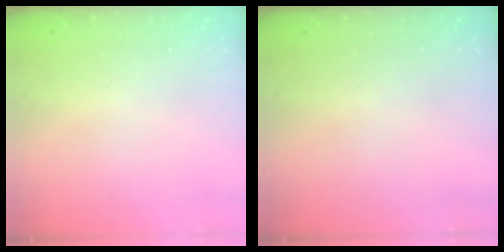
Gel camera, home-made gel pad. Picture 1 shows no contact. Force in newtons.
{"total": 0.0}